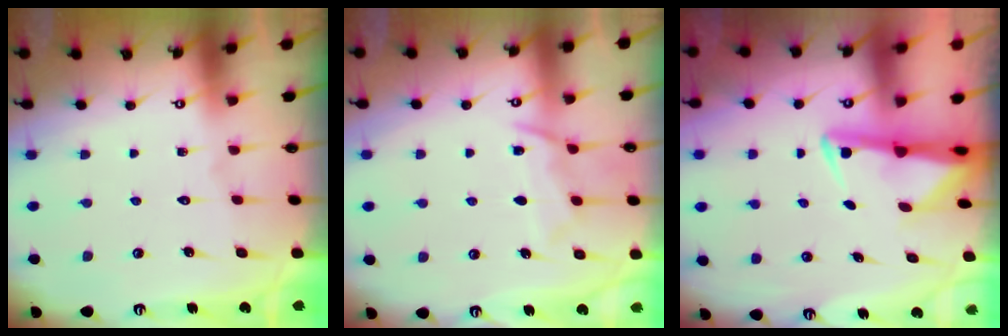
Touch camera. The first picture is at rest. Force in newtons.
{"total": 8.9, "press": 8.9, "slide": 0.6}
{"total": 3.1, "press": 3.0, "slide": 0.6}